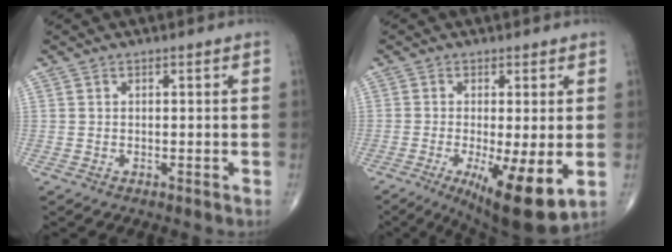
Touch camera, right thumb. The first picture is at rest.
{"total": 12.5, "force": [-3.4, 3.1, 11.7], "torque": [-0.185, -0.028, -0.046]}